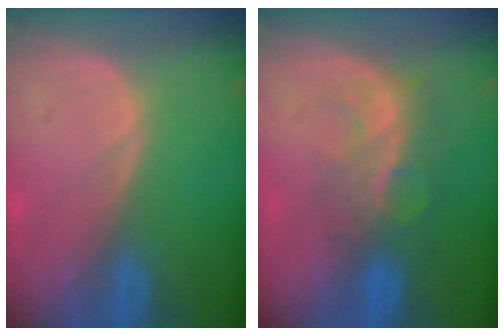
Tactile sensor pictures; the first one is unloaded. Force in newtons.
{"total": 8.2, "press": 7.0, "slide": 4.3}